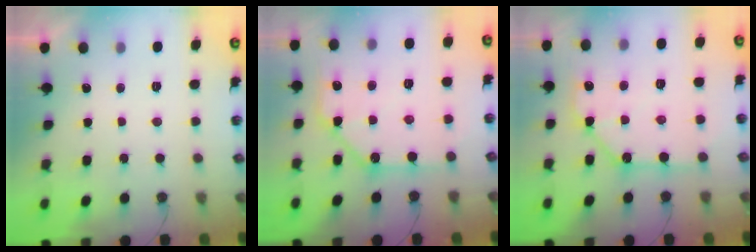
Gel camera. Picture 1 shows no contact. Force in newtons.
{"total": 13.3, "press": 13.2, "slide": 1.5}
{"total": 13.0, "press": 12.9, "slide": 1.2}